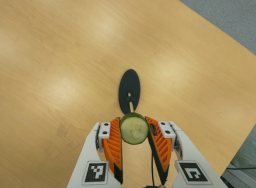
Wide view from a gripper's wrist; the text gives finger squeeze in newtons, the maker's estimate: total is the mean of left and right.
{"total": 11.3, "left": 11.5, "right": 11.0}